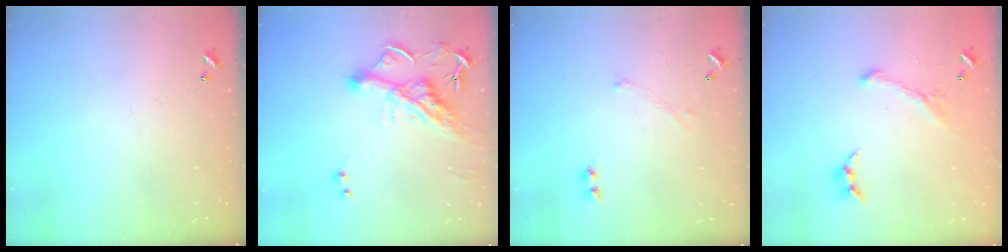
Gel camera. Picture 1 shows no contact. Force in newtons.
{"total": 9.2, "press": 9.2, "slide": 1.3}
{"total": 0.7, "press": 0.6, "slide": 0.2}
{"total": 1.4, "press": 0.6, "slide": 1.2}